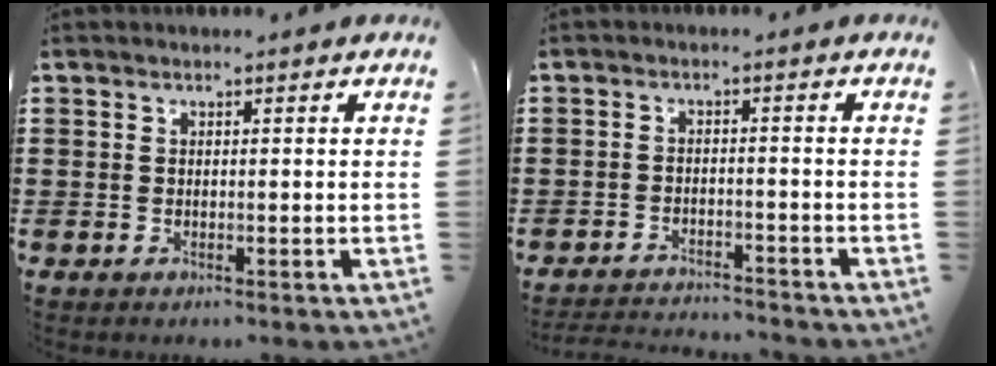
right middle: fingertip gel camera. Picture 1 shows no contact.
{"total": 2.9, "force": [-2.9, 0.1, 0.2], "torque": [-0.008, 0.001, -0.061]}